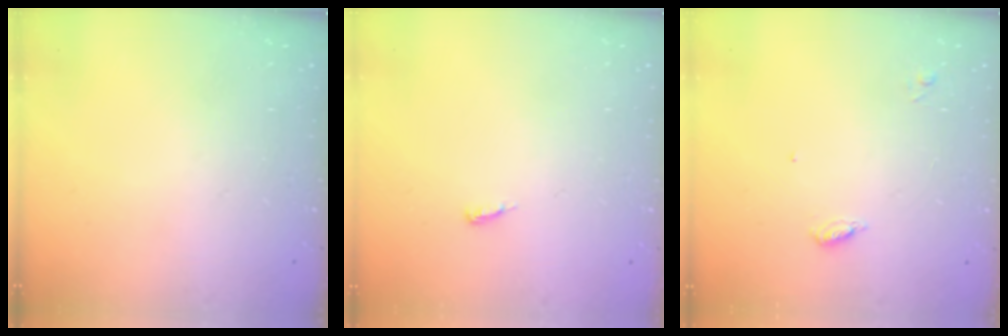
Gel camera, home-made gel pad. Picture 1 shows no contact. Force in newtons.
{"total": 3.5, "press": 3.5, "slide": 0.3}
{"total": 4.0, "press": 4.0, "slide": 0.4}